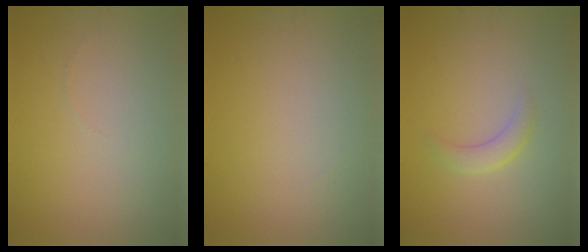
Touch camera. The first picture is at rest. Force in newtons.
{"total": 0.0}
{"total": 1.8, "press": 1.8, "slide": 0.0}